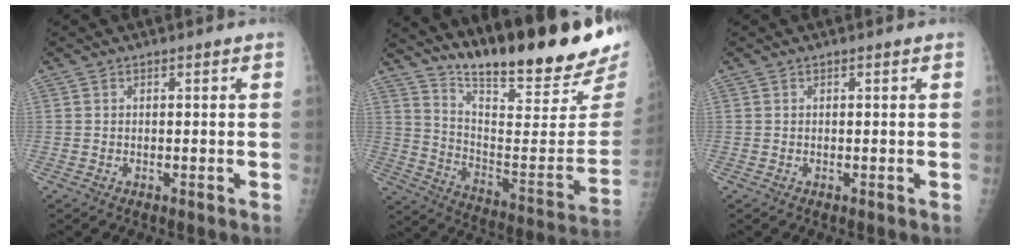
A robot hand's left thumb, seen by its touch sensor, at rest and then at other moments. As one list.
[{"total": 26.2, "force": [21.6, 3.3, 14.5], "torque": [-0.201, -0.149, 0.322]}, {"total": 0.0}]